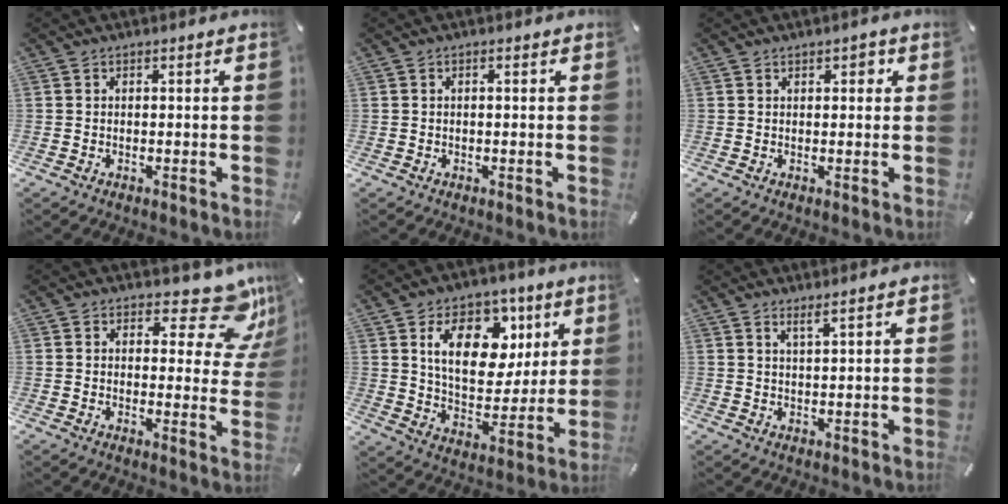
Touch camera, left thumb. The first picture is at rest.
{"total": 0.5, "force": [0.1, 0.2, 0.5], "torque": [-0.010, 0.002, 0.001]}
{"total": 1.8, "force": [0.9, 1.0, 1.3], "torque": [-0.013, -0.002, 0.011]}
{"total": 13.0, "force": [8.4, 5.1, 8.6], "torque": [-0.093, -0.067, 0.140]}
{"total": 17.2, "force": [7.7, 11.3, 10.4], "torque": [-0.166, -0.023, 0.137]}
{"total": 2.5, "force": [2.1, -0.1, 1.3], "torque": [-0.029, -0.006, 0.039]}